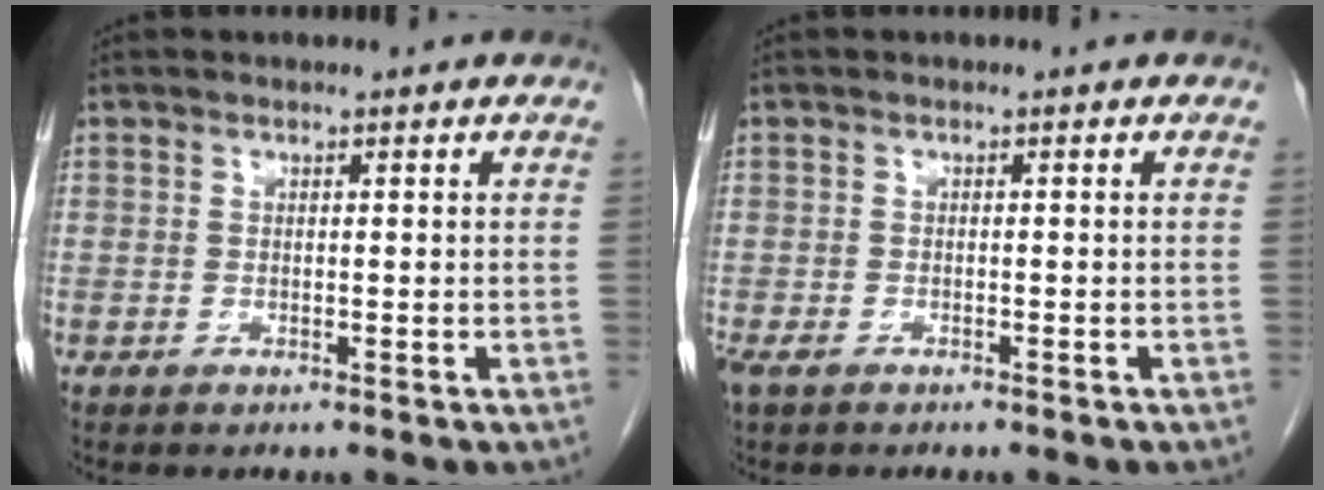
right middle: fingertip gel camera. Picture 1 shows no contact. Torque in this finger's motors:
{"motor_torque": [0.07, 0.03, 0.02, 0.01]}